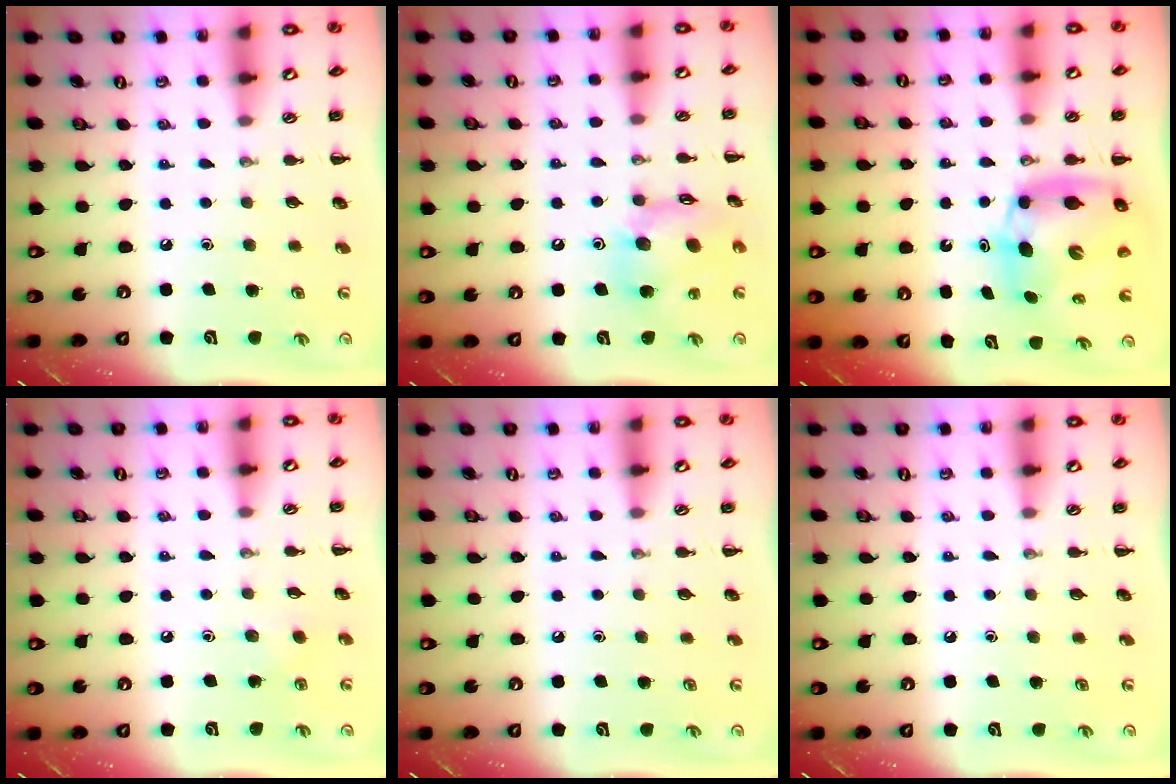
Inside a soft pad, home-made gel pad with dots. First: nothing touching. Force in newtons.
{"total": 14.4, "press": 14.3, "slide": 2.1}
{"total": 8.4, "press": 8.1, "slide": 2.3}
{"total": 1.8, "press": 1.7, "slide": 0.6}
{"total": 0.0}
{"total": 0.0}